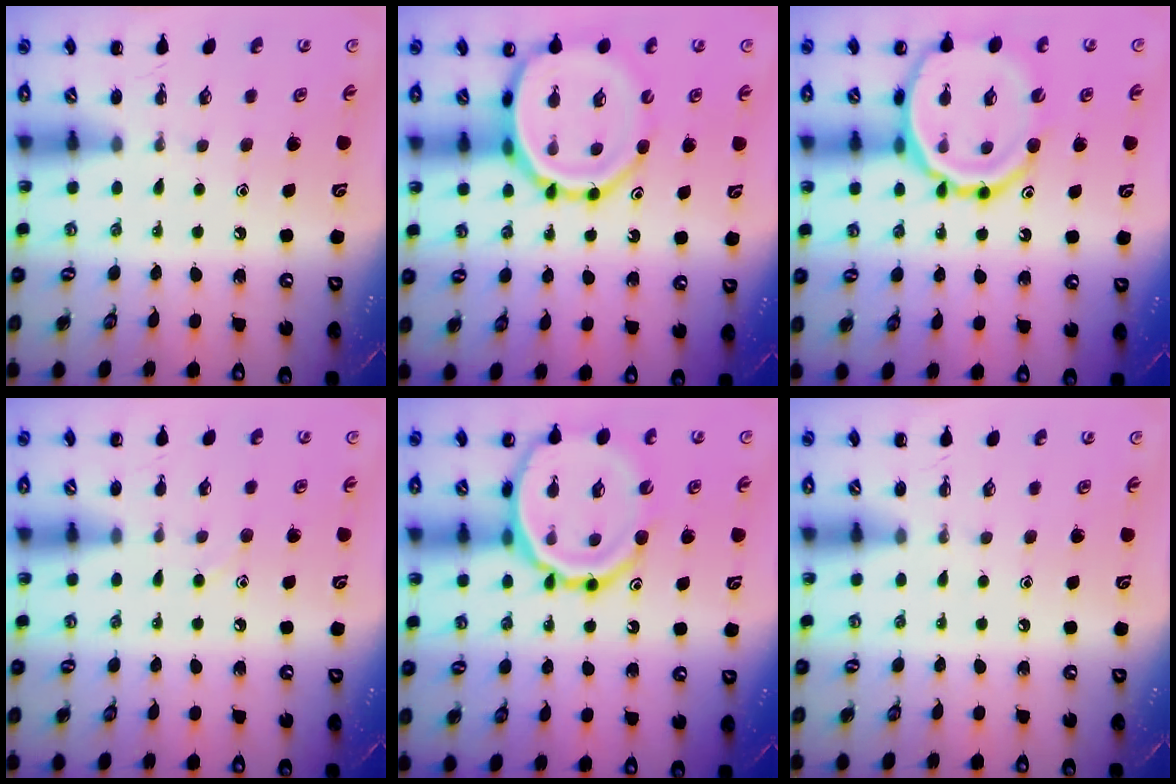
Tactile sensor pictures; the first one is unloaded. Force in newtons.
{"total": 14.3, "press": 14.0, "slide": 2.5}
{"total": 18.1, "press": 18.0, "slide": 2.0}
{"total": 5.8, "press": 5.3, "slide": 2.3}
{"total": 18.1, "press": 18.0, "slide": 2.0}
{"total": 0.0}